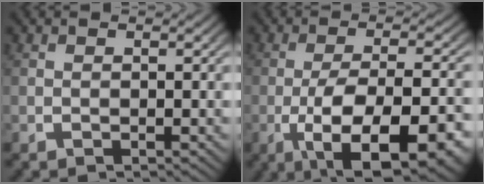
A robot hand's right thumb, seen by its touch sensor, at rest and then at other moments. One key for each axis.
{"total": 11.8, "fx": -4.1, "fy": 5.8, "fz": 9.4, "tx": -0.186, "ty": -0.047, "tz": -0.033}